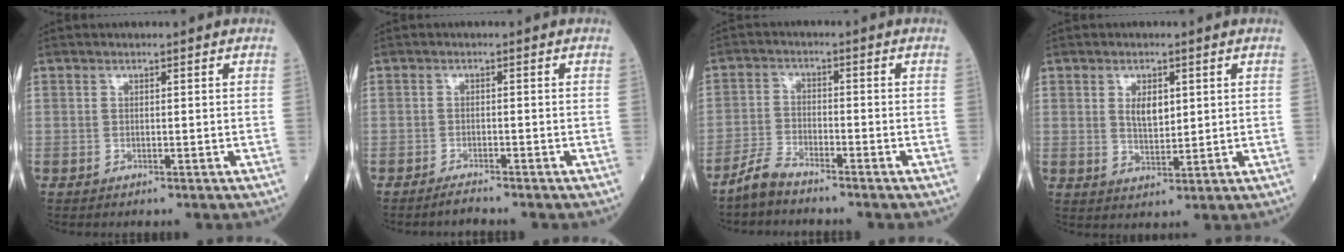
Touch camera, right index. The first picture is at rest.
{"total": 1.4, "force": [-1.3, -0.2, 0.3], "torque": [-0.008, -0.004, -0.021]}
{"total": 4.0, "force": [-3.7, 0.5, 1.4], "torque": [-0.033, -0.009, -0.075]}
{"total": 4.0, "force": [1.2, 1.9, 3.3], "torque": [-0.059, -0.002, 0.025]}